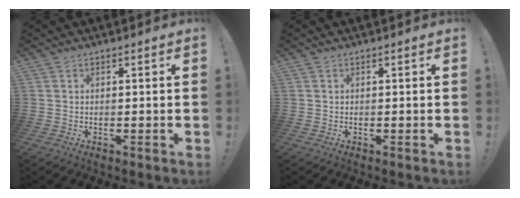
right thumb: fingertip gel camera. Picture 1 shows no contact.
{"total": 0.0}